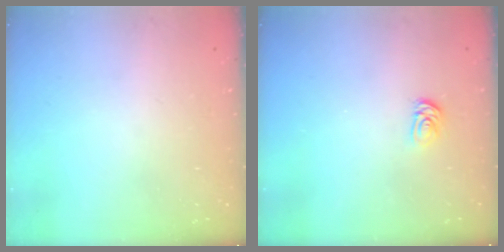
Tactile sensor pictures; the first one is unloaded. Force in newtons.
{"total": 2.6, "press": 2.6, "slide": 0.3}